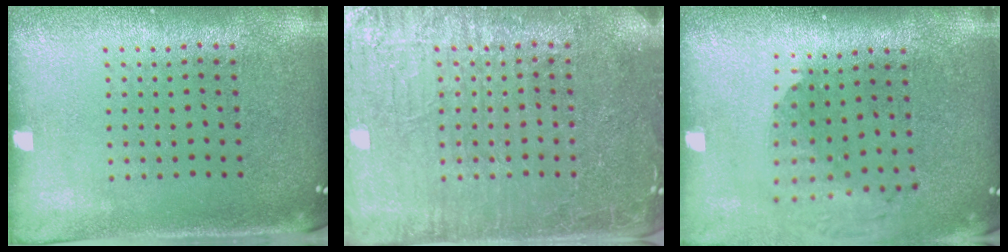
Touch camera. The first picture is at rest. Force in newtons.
{"total": 4.0, "press": 3.9, "slide": 0.7}
{"total": 1.8, "press": 1.4, "slide": 1.2}